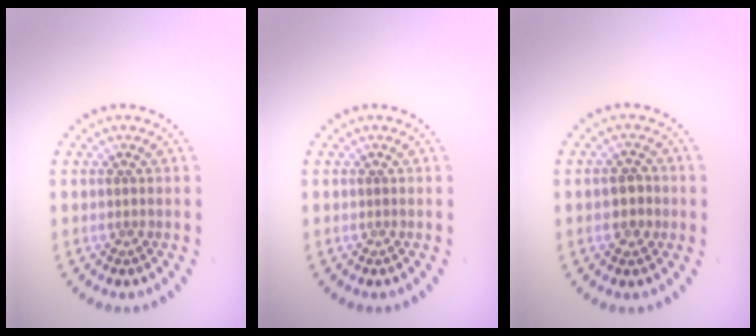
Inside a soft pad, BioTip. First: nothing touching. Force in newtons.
{"total": 0.0}
{"total": 2.1, "press": 2.0, "slide": 0.5}